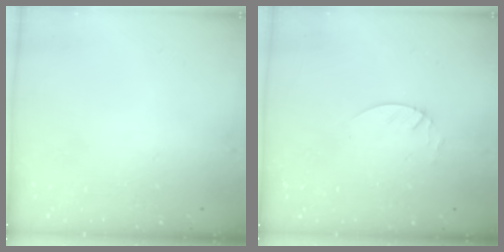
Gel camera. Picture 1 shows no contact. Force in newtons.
{"total": 2.1, "press": 2.1, "slide": 0.2}